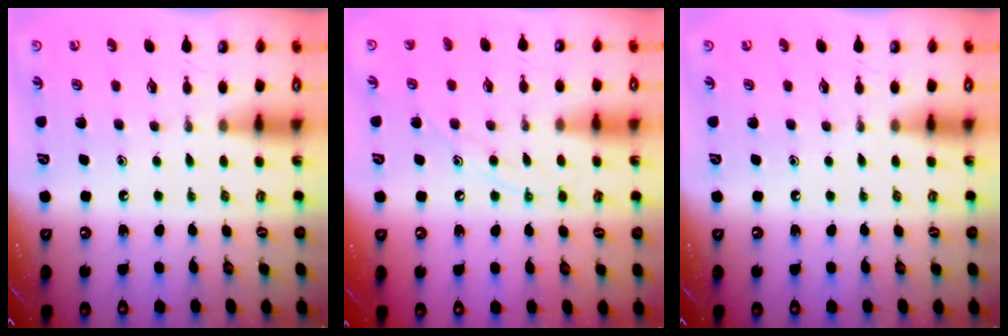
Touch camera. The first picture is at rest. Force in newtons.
{"total": 8.5, "press": 8.5, "slide": 0.7}
{"total": 0.0}